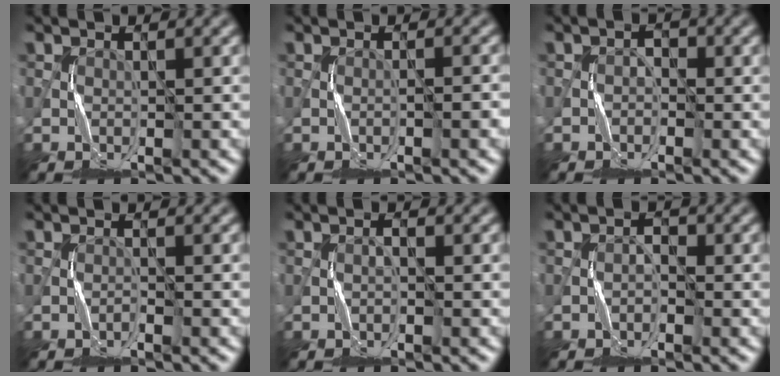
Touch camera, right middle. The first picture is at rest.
{"total": 1.4, "force": [-0.5, 0.2, 1.3], "torque": [-0.018, 0.004, -0.007]}
{"total": 1.3, "force": [-0.6, 1.1, 0.5], "torque": [0.008, 0.007, -0.015]}
{"total": 0.5, "force": [-0.5, 0.0, -0.1], "torque": [0.002, 0.003, -0.010]}
{"total": 0.6, "force": [-0.3, 0.3, 0.4], "torque": [-0.005, 0.002, -0.005]}
{"total": 1.1, "force": [-0.6, 0.8, 0.5], "torque": [0.006, 0.007, -0.015]}